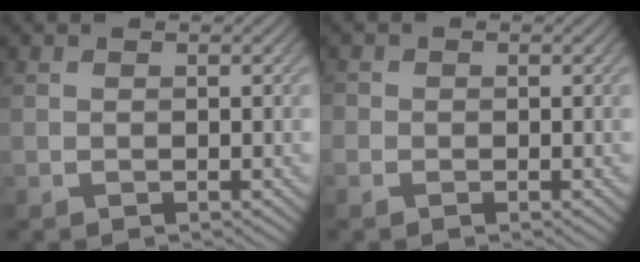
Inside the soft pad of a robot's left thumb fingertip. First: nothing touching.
{"total": 1.2, "force": [-0.4, 1.1, 0.2], "torque": [0.001, -0.004, -0.009]}